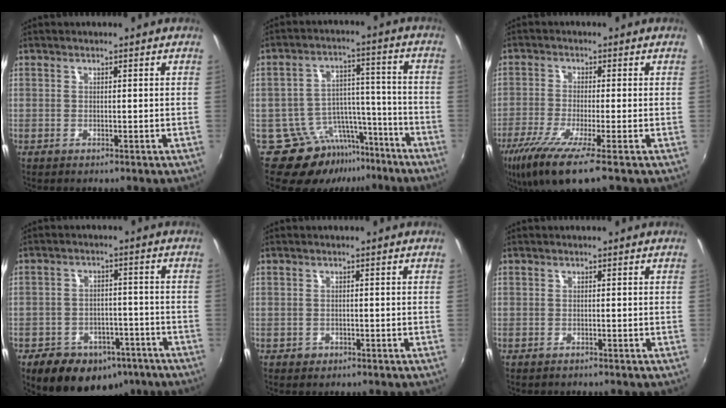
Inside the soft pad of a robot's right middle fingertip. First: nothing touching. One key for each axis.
{"total": 10.9, "fx": -8.5, "fy": 6.4, "fz": 2.3, "tx": -0.041, "ty": 0.040, "tz": -0.115}
{"total": 10.3, "fx": -6.6, "fy": 0.3, "fz": 7.9, "tx": -0.180, "ty": -0.046, "tz": -0.123}
{"total": 15.1, "fx": -9.8, "fy": 9.3, "fz": 6.7, "tx": -0.147, "ty": 0.015, "tz": -0.120}
{"total": 1.7, "fx": -0.9, "fy": 1.4, "fz": 0.4, "tx": -0.013, "ty": -0.003, "tz": -0.010}
{"total": 0.8, "fx": -0.8, "fy": 0.3, "fz": 0.1, "tx": -0.006, "ty": -0.002, "tz": -0.012}